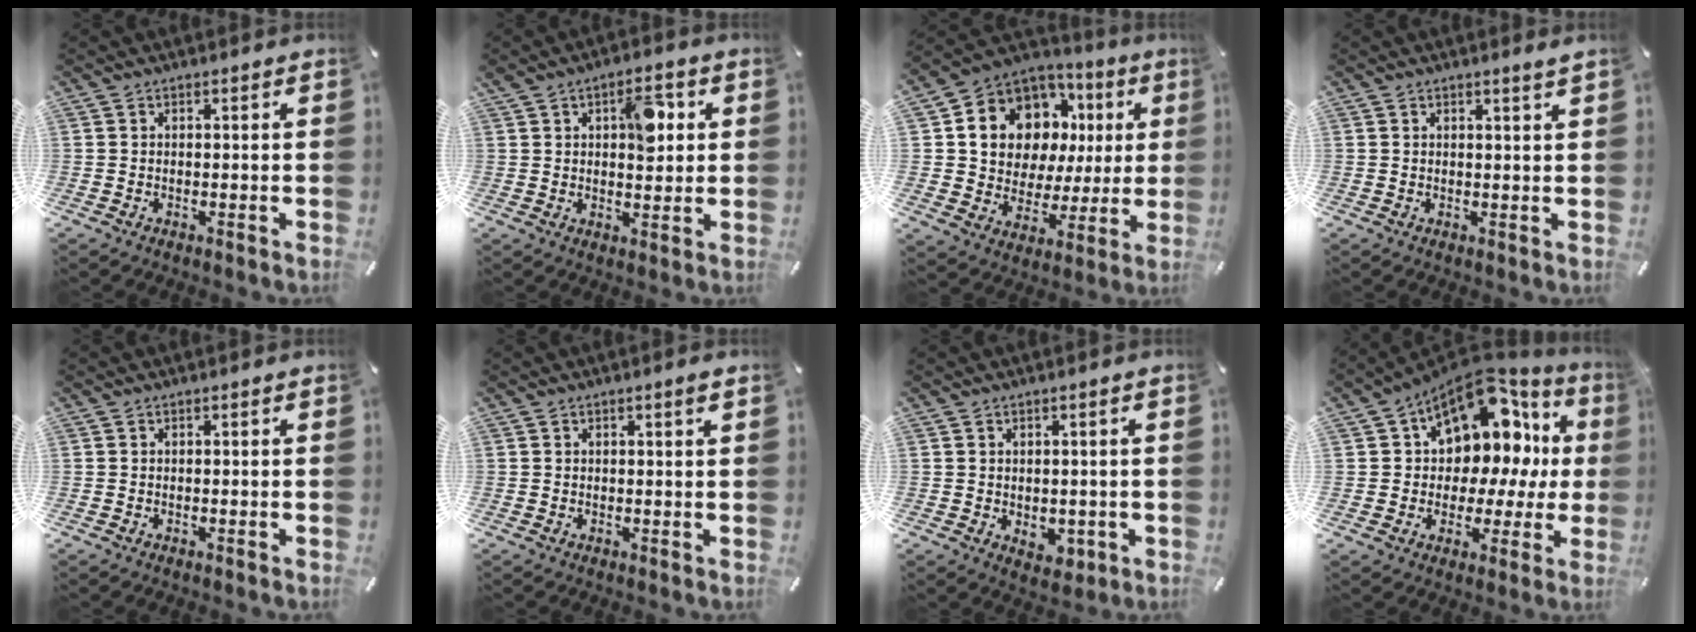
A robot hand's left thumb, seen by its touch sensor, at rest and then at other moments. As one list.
[{"total": 9.1, "force": [2.7, 5.2, 7.0], "torque": [-0.086, -0.010, 0.038]}, {"total": 12.2, "force": [4.9, 10.3, 4.3], "torque": [-0.083, -0.046, 0.101]}, {"total": 1.1, "force": [1.1, -0.1, 0.4], "torque": [-0.008, -0.002, 0.019]}, {"total": 0.0}, {"total": 0.9, "force": [0.6, 0.1, 0.7], "torque": [-0.014, 0.001, 0.010]}, {"total": 2.8, "force": [-0.5, 2.4, 1.4], "torque": [-0.006, -0.001, -0.009]}, {"total": 14.2, "force": [7.7, 9.1, 7.7], "torque": [-0.113, -0.074, 0.132]}]